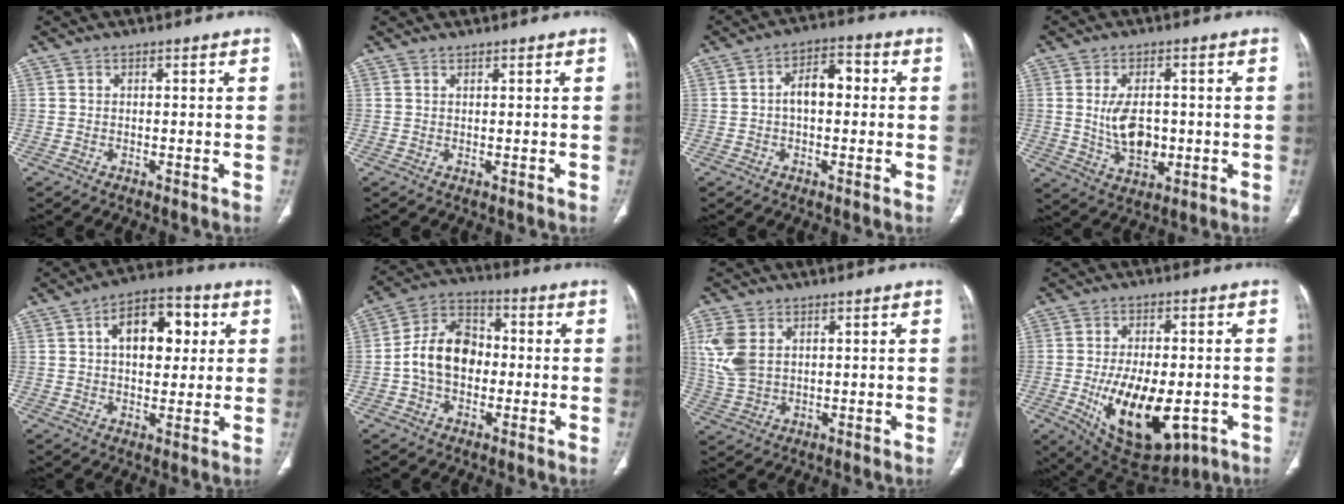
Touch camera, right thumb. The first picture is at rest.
{"total": 0.5, "force": [0.5, 0.1, 0.1], "torque": [-0.002, -0.004, 0.011]}
{"total": 6.7, "force": [0.3, 3.9, 5.5], "torque": [-0.080, 0.026, -0.004]}
{"total": 8.8, "force": [0.0, 5.3, 6.9], "torque": [-0.109, -0.004, 0.012]}
{"total": 13.0, "force": [3.4, 7.6, 10.0], "torque": [-0.114, 0.011, 0.049]}
{"total": 12.0, "force": [-0.9, 8.7, 8.1], "torque": [-0.129, 0.035, -0.026]}
{"total": 8.0, "force": [2.4, 5.4, 5.4], "torque": [-0.122, -0.003, 0.059]}
{"total": 19.1, "force": [-5.4, 9.7, 15.6], "torque": [-0.247, -0.004, -0.056]}